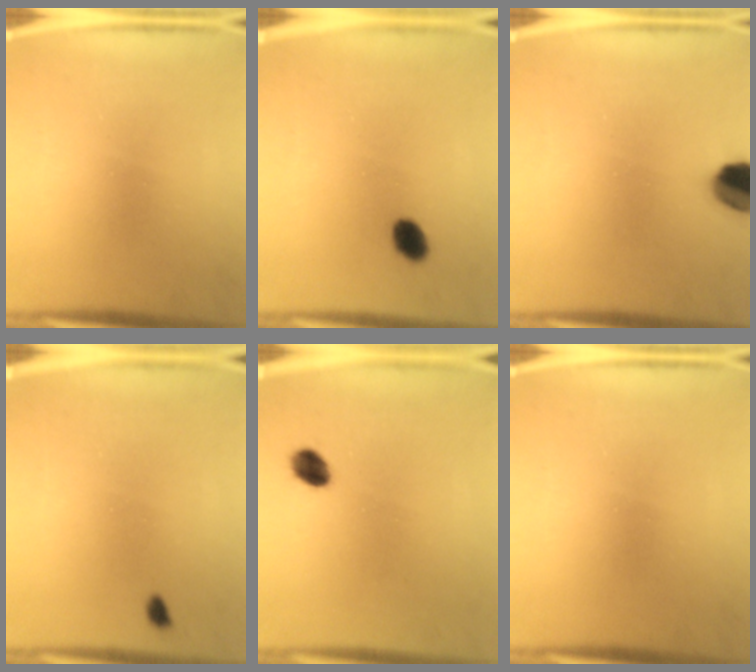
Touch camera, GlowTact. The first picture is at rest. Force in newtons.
{"total": 3.5}
{"total": 9.2}
{"total": 0.7}
{"total": 3.8}
{"total": 0.0}